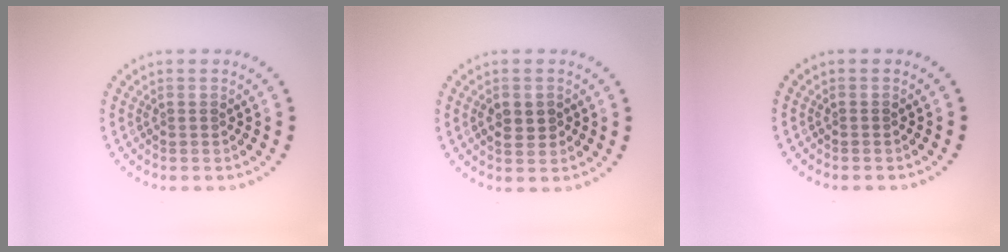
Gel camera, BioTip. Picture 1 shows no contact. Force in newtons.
{"total": 2.2, "press": 2.2, "slide": 0.1}
{"total": 0.0}